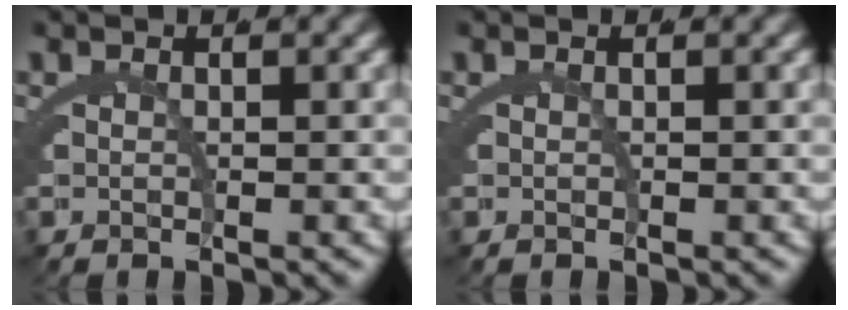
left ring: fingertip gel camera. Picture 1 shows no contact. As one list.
[{"total": 0.0}]